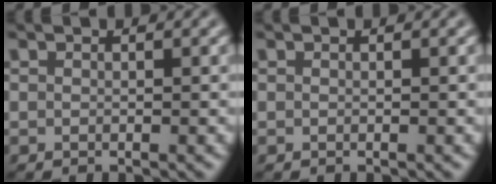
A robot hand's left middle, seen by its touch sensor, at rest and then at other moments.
{"total": 0.0}